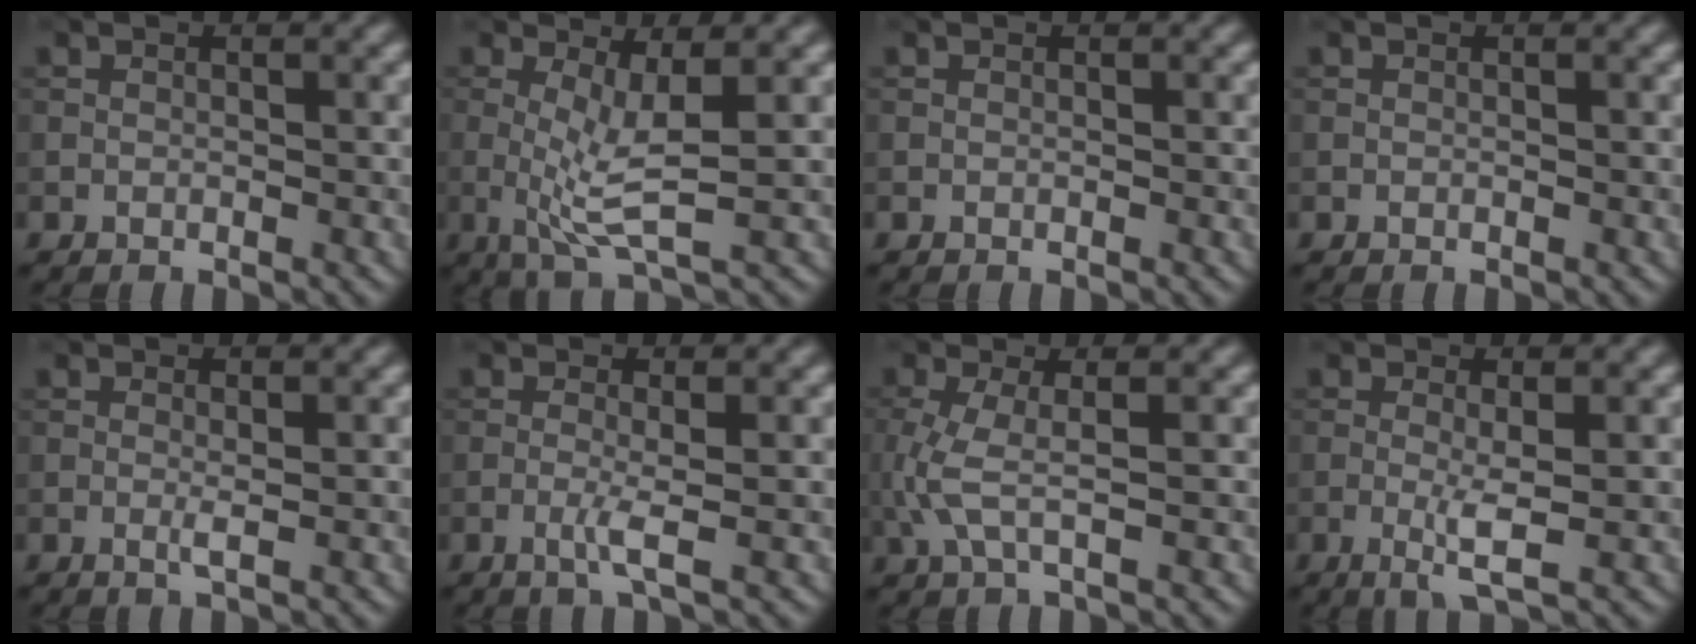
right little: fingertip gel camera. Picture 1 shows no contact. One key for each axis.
{"total": 3.6, "fx": 0.8, "fy": 0.4, "fz": 3.5, "tx": -0.074, "ty": -0.009, "tz": 0.019}
{"total": 0.0}
{"total": 0.0}
{"total": 1.0, "fx": 0.1, "fy": 0.0, "fz": 1.0, "tx": -0.016, "ty": 0.002, "tz": -0.001}
{"total": 1.7, "fx": -0.2, "fy": 0.0, "fz": 1.7, "tx": -0.029, "ty": 0.004, "tz": -0.012}
{"total": 2.7, "fx": 0.4, "fy": 0.8, "fz": 2.6, "tx": -0.070, "ty": -0.006, "tz": 0.005}
{"total": 2.7, "fx": -0.2, "fy": 0.3, "fz": 2.6, "tx": -0.047, "ty": -0.001, "tz": -0.008}